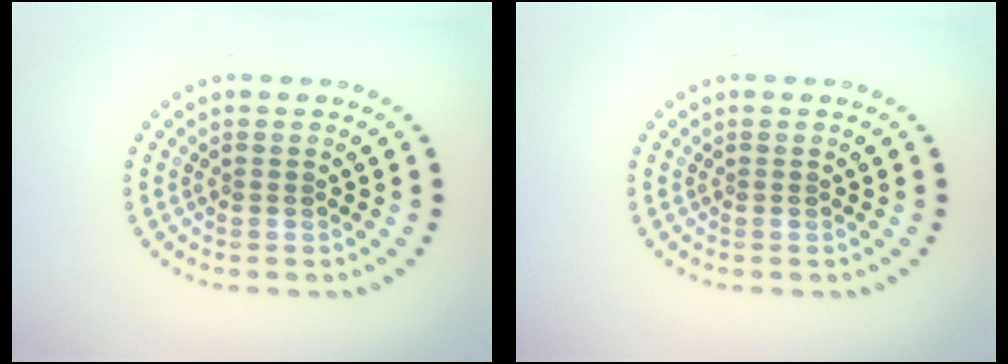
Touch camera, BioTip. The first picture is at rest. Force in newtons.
{"total": 0.0}